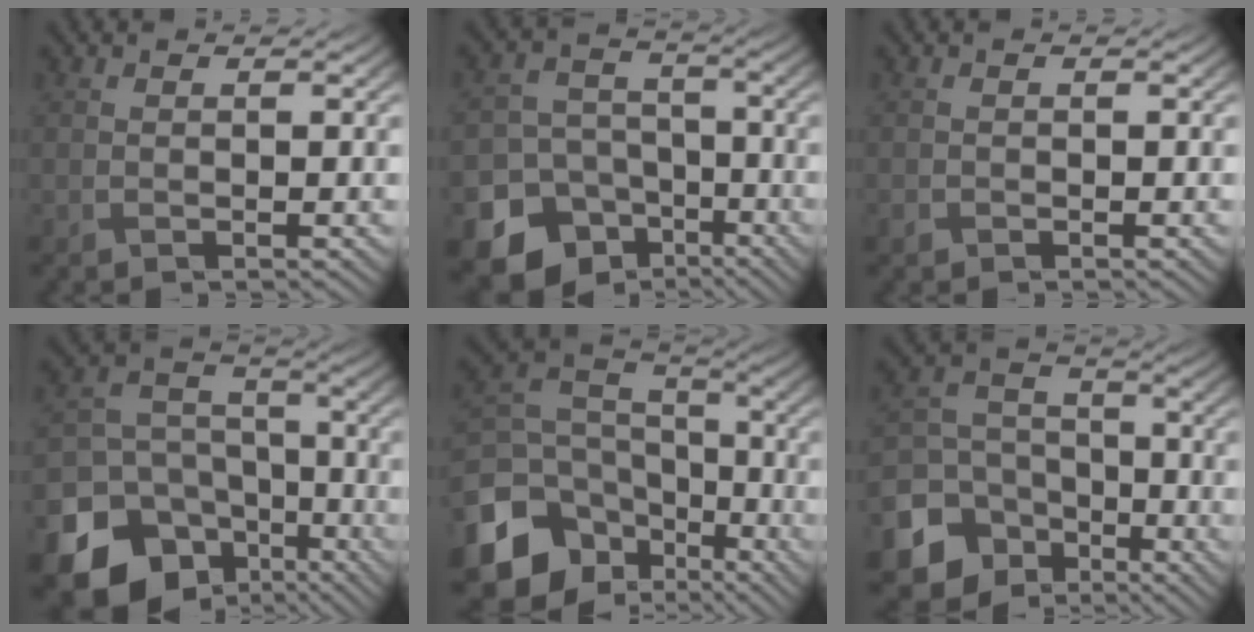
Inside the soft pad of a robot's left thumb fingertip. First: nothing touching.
{"total": 15.3, "force": [-9.1, 11.6, 4.2], "torque": [-0.120, -0.069, -0.147]}
{"total": 0.6, "force": [-0.4, 0.4, 0.1], "torque": [-0.003, -0.005, -0.007]}
{"total": 17.6, "force": [-9.2, 13.6, 6.3], "torque": [-0.187, -0.069, -0.141]}
{"total": 15.6, "force": [-7.1, 11.9, 7.1], "torque": [-0.223, -0.048, -0.112]}
{"total": 12.3, "force": [-6.3, 9.7, 4.1], "torque": [-0.141, -0.036, -0.117]}